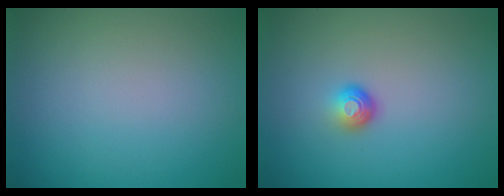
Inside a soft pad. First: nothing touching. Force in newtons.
{"total": 1.8, "press": 1.1, "slide": 1.4}